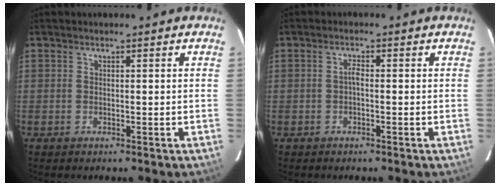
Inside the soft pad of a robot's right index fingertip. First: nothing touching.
{"total": 1.2, "force": [-0.4, 0.4, 1.1], "torque": [-0.021, 0.006, -0.009]}